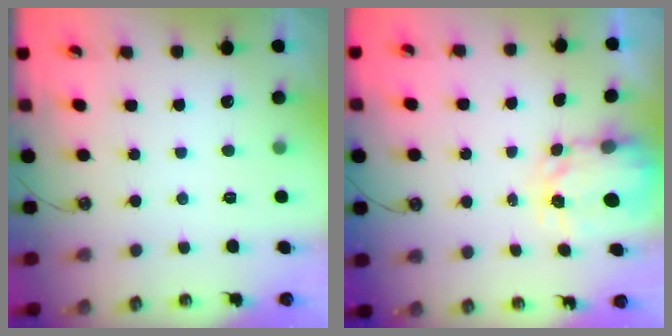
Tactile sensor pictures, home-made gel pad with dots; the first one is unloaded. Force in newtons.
{"total": 3.4, "press": 3.4, "slide": 0.3}